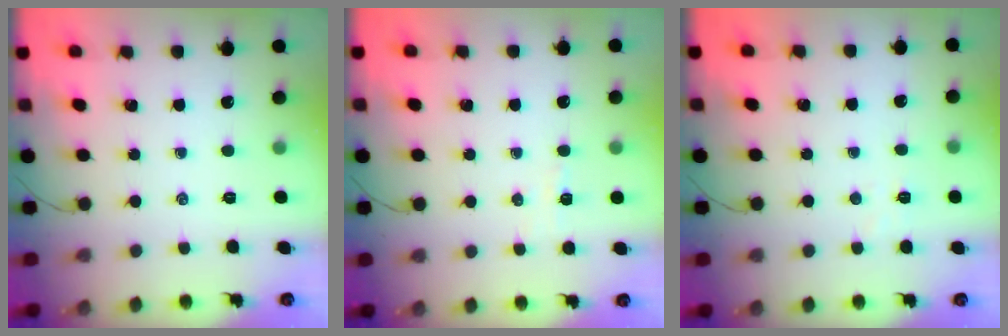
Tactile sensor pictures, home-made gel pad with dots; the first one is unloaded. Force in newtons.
{"total": 2.8, "press": 2.7, "slide": 0.7}
{"total": 2.5, "press": 2.4, "slide": 0.6}